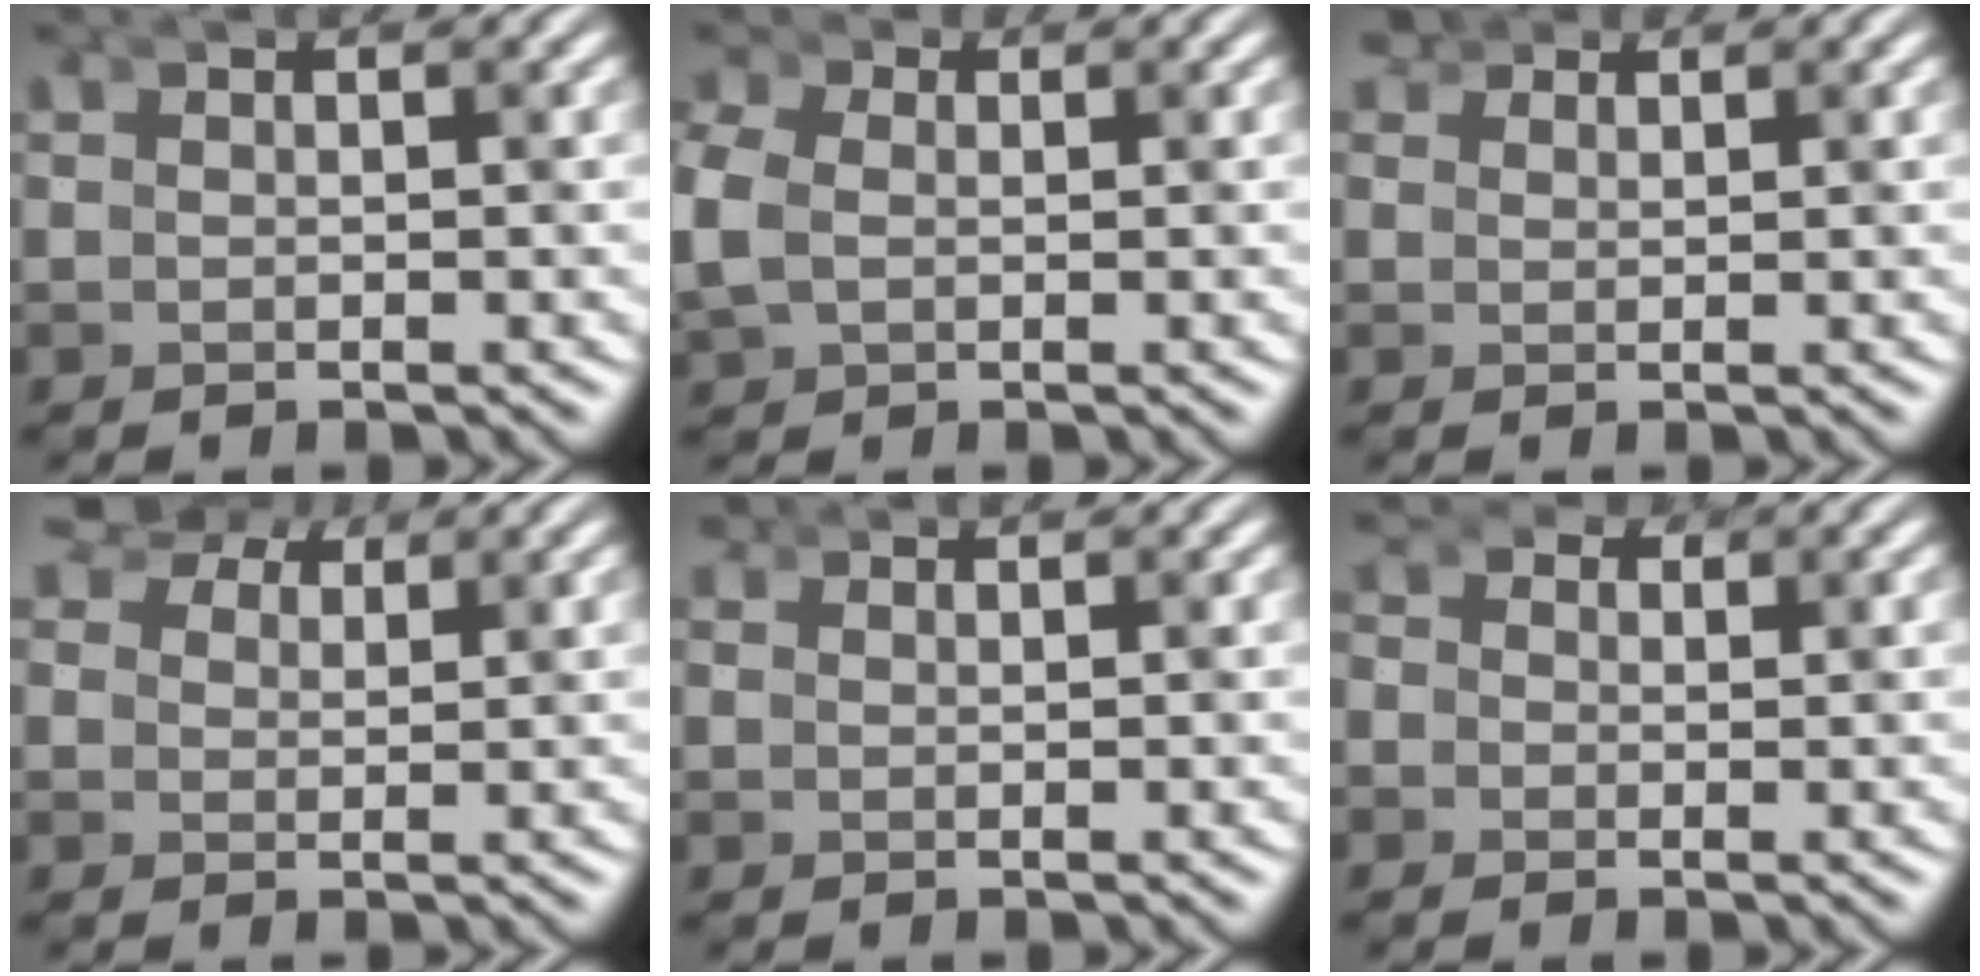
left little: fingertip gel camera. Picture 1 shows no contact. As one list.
[{"total": 2.1, "force": [-1.5, -0.7, -1.3], "torque": [-0.024, -0.035, -0.002]}, {"total": 2.3, "force": [0.8, -1.3, -1.6], "torque": [0.008, -0.012, 0.028]}, {"total": 2.9, "force": [2.8, -0.2, -0.7], "torque": [-0.003, -0.002, 0.051]}, {"total": 1.0, "force": [0.2, -0.5, -0.9], "torque": [0.012, -0.002, 0.007]}, {"total": 2.2, "force": [-0.9, -0.8, -1.9], "torque": [-0.005, -0.026, -0.004]}]